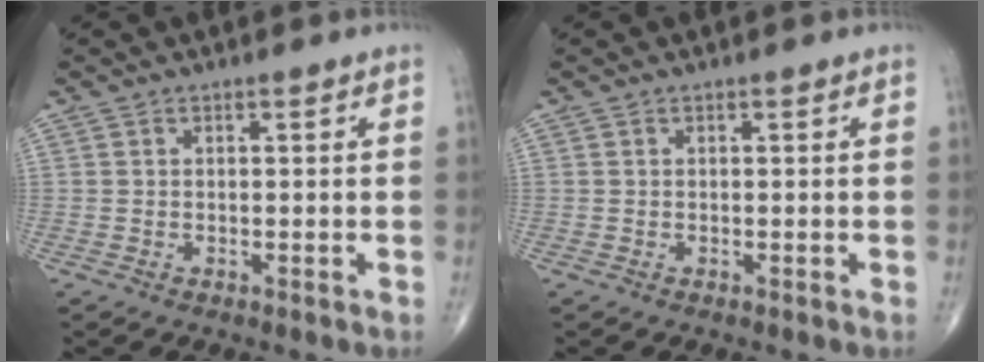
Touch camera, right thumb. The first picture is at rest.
{"total": 0.0}